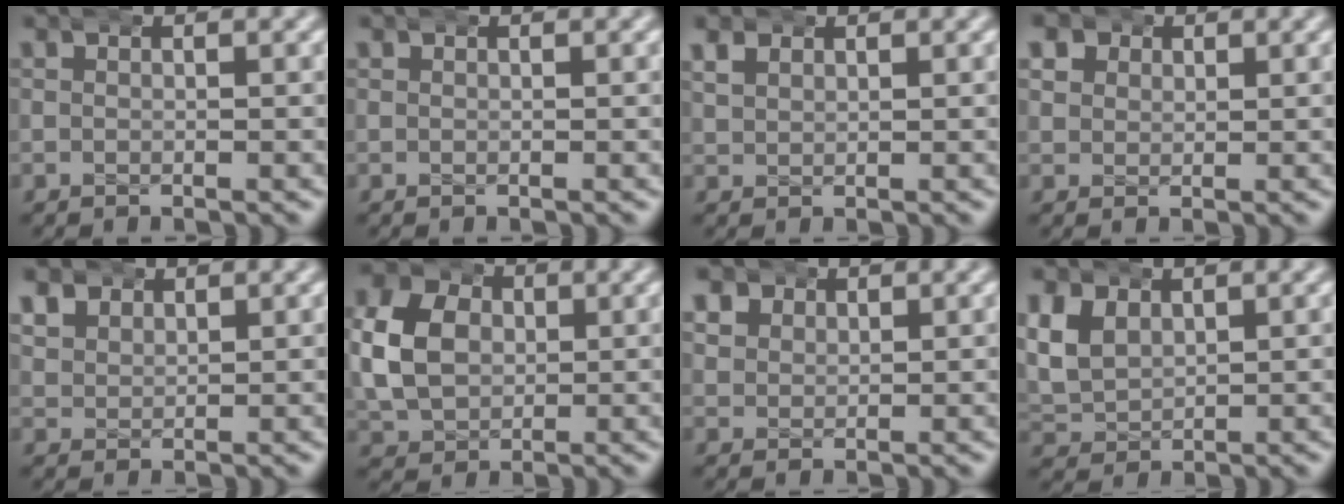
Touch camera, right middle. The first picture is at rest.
{"total": 0.0}
{"total": 1.8, "force": [1.3, 1.1, 0.5], "torque": [-0.012, 0.000, 0.027]}
{"total": 3.4, "force": [1.4, 2.9, 1.1], "torque": [-0.023, -0.005, 0.024]}
{"total": 2.8, "force": [2.0, 1.9, 0.7], "torque": [-0.023, -0.004, 0.041]}
{"total": 8.7, "force": [0.7, 7.5, 4.4], "torque": [-0.103, -0.010, 0.012]}
{"total": 3.2, "force": [1.7, 2.6, 1.0], "torque": [-0.024, -0.005, 0.033]}
{"total": 5.7, "force": [1.0, 5.0, 2.6], "torque": [-0.091, -0.013, 0.021]}